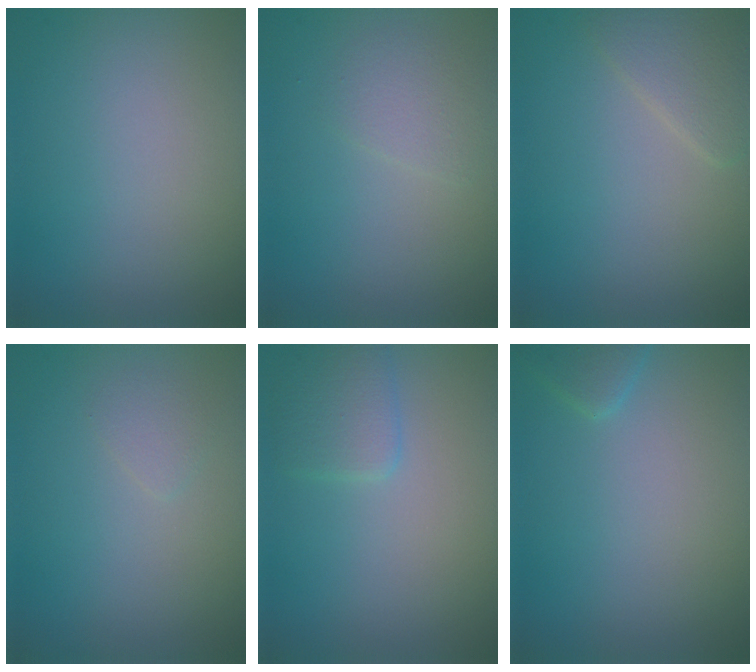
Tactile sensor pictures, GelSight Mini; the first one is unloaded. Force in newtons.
{"total": 1.6, "press": 1.6, "slide": 0.1}
{"total": 2.0, "press": 2.0, "slide": 0.1}
{"total": 0.8, "press": 0.8, "slide": 0.1}
{"total": 2.2, "press": 2.2, "slide": 0.1}
{"total": 1.4, "press": 1.4, "slide": 0.1}